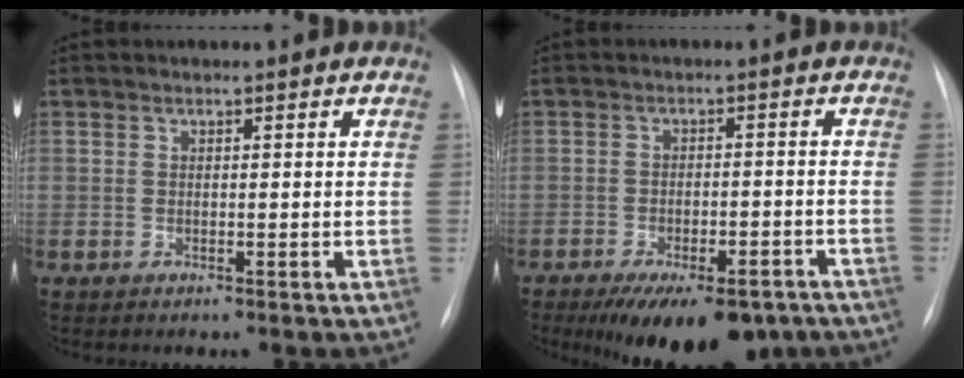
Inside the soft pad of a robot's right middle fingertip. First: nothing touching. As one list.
[{"total": 13.9, "force": [-10.2, 5.4, 7.6], "torque": [-0.099, -0.005, -0.140]}]